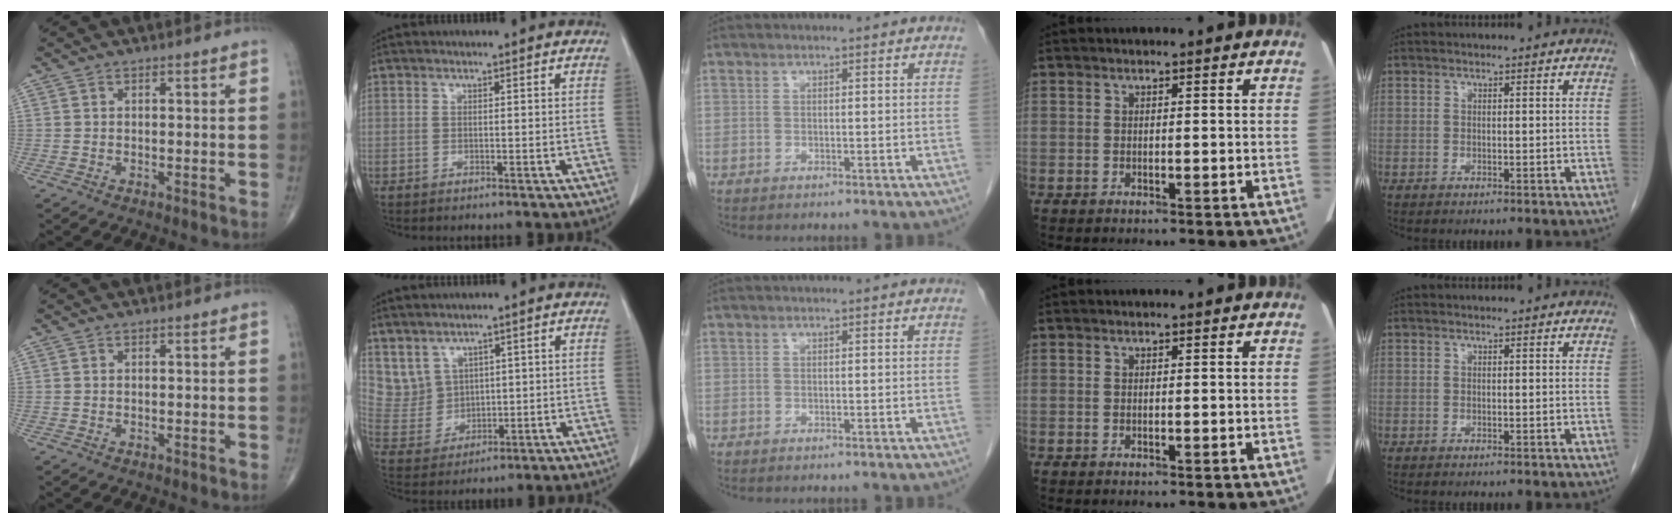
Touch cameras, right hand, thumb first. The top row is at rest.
{"index": {"total": 5.7, "force": [3.6, 4.3, 0.9], "torque": [-0.028, 0.015, 0.092]}}